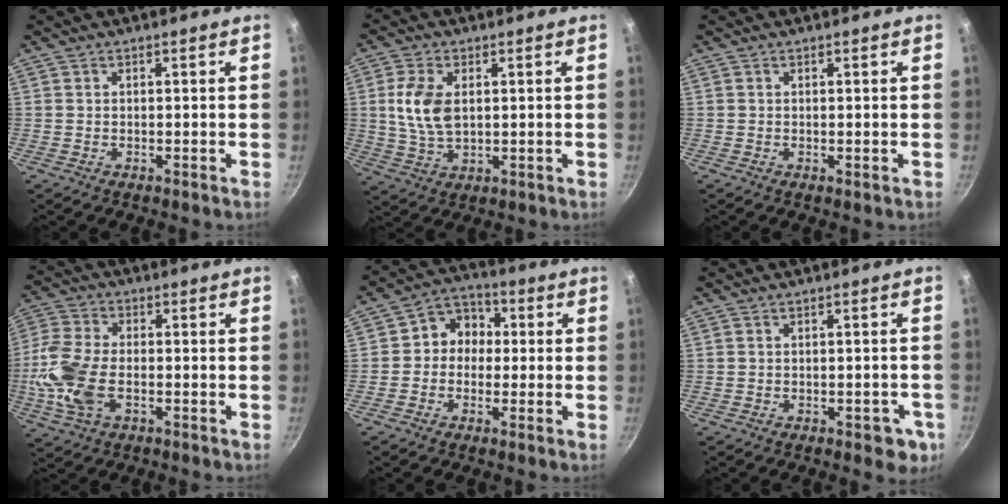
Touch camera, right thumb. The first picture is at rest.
{"total": 8.9, "force": [1.5, 5.2, 7.0], "torque": [-0.136, -0.007, 0.030]}
{"total": 0.0}
{"total": 12.2, "force": [-2.5, 6.8, 9.9], "torque": [-0.214, 0.016, -0.062]}
{"total": 7.5, "force": [0.1, 6.6, 3.5], "torque": [-0.012, 0.021, -0.019]}
{"total": 5.2, "force": [-2.1, 2.7, 3.9], "torque": [-0.022, 0.017, -0.016]}